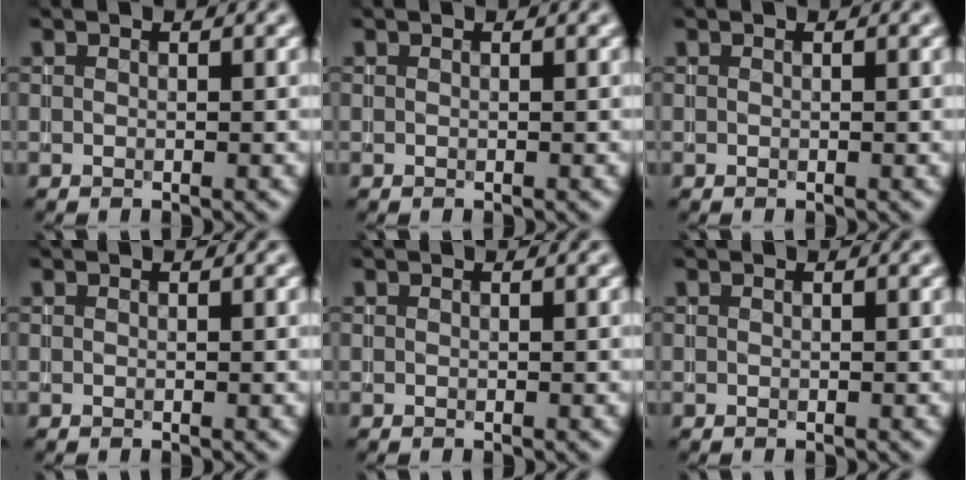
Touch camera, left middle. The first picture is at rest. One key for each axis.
{"total": 0.0}
{"total": 0.0}
{"total": 0.0}
{"total": 0.0}
{"total": 0.0}